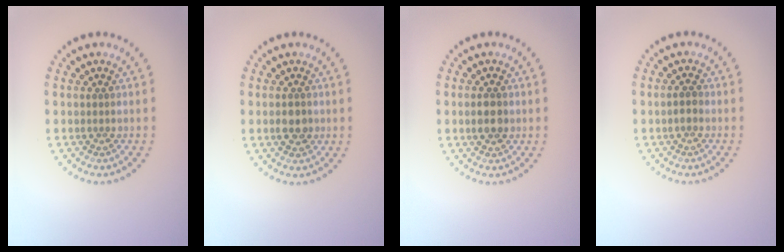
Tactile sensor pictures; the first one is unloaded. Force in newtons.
{"total": 1.9, "press": 1.8, "slide": 0.3}
{"total": 2.6, "press": 2.6, "slide": 0.1}
{"total": 1.0, "press": 1.0, "slide": 0.2}